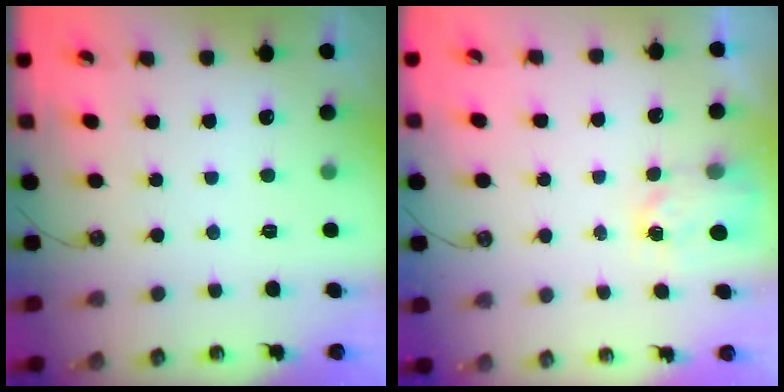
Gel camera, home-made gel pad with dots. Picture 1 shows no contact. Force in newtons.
{"total": 3.0, "press": 3.0, "slide": 0.4}